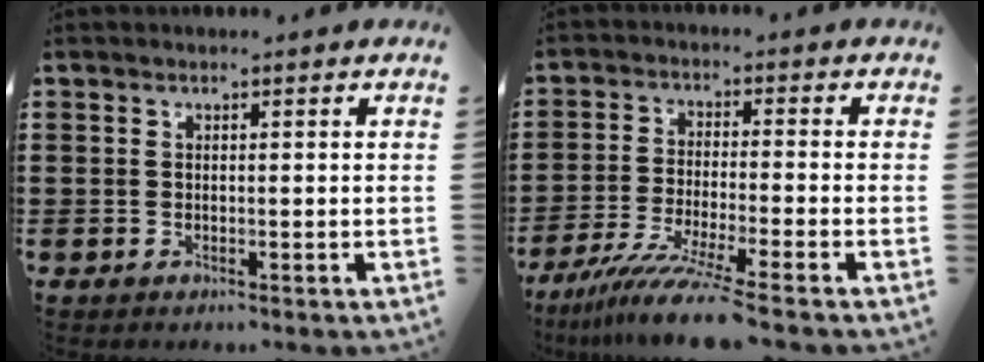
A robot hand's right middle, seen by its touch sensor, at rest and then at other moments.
{"total": 8.3, "force": [-6.9, -0.6, 4.6], "torque": [-0.102, -0.023, -0.135]}